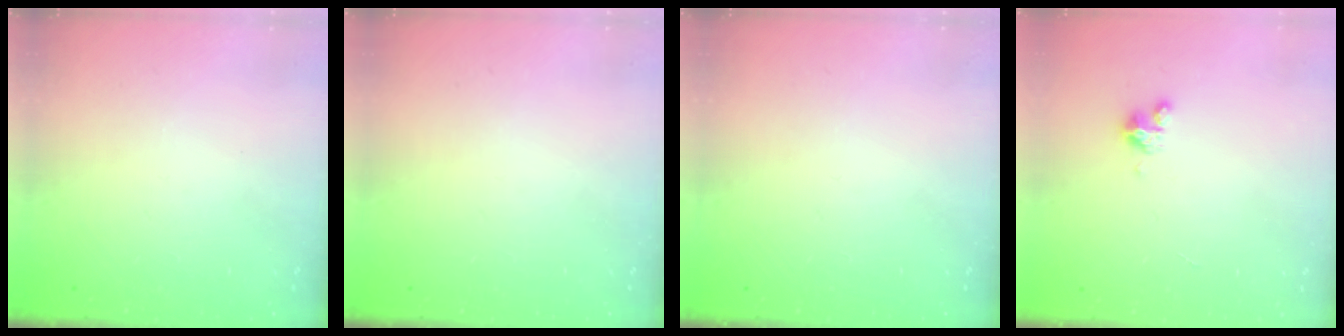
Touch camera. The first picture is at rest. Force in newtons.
{"total": 0.0}
{"total": 0.0}
{"total": 2.8, "press": 2.8, "slide": 0.2}